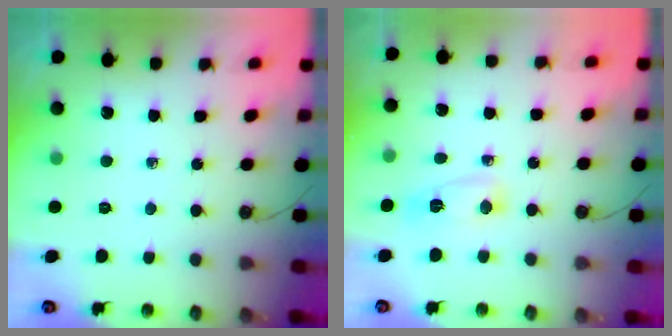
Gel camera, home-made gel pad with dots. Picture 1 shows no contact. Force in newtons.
{"total": 4.9, "press": 4.7, "slide": 1.0}